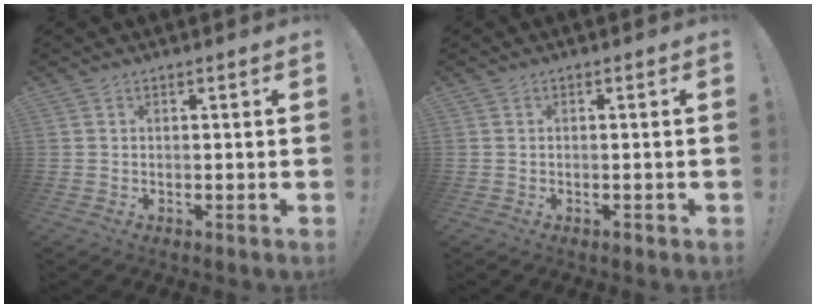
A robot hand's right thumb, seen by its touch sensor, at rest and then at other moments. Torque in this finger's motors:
{"motor_torque": [0.13, -0.03, 0.01, -0.01, 0.00]}